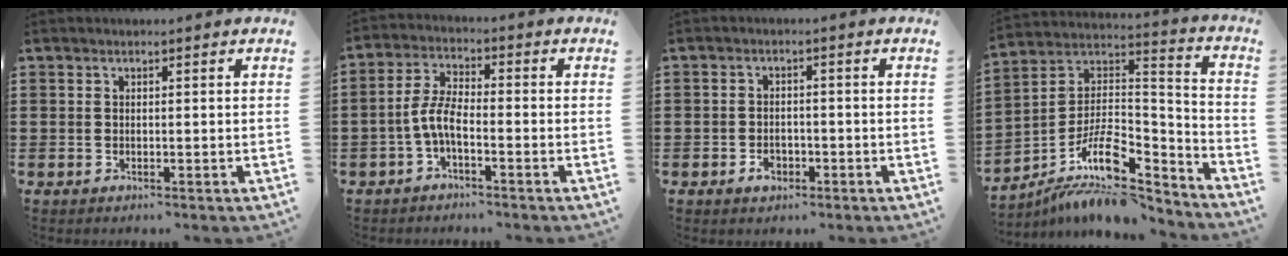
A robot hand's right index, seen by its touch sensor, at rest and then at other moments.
{"total": 5.1, "force": [-2.2, 1.6, 4.3], "torque": [-0.105, -0.003, -0.049]}
{"total": 2.4, "force": [-1.4, 1.6, 1.2], "torque": [-0.025, 0.001, -0.028]}
{"total": 11.4, "force": [-7.6, 4.3, 7.4], "torque": [-0.143, 0.008, -0.144]}